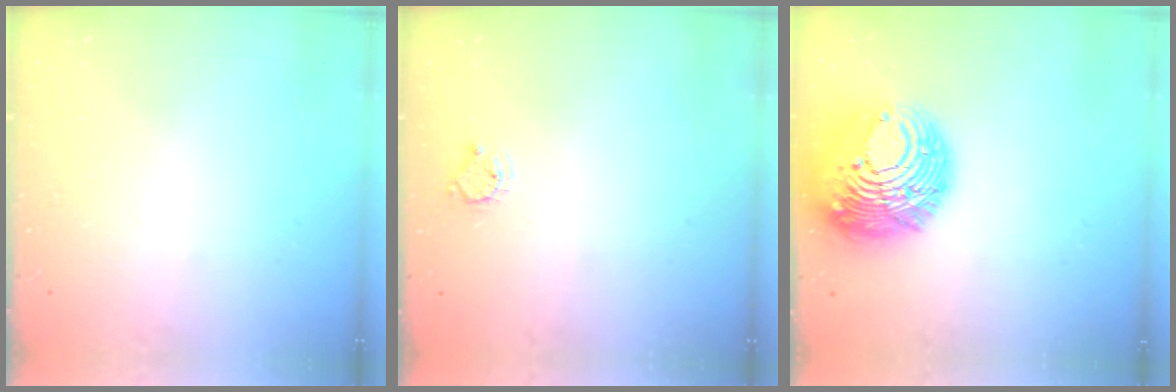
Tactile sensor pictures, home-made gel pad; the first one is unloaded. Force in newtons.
{"total": 4.4, "press": 4.4, "slide": 0.4}
{"total": 19.1, "press": 19.0, "slide": 2.1}